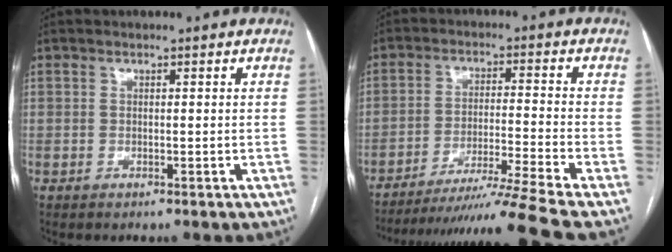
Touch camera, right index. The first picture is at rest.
{"total": 15.7, "force": [-13.5, -4.5, 6.7], "torque": [-0.103, -0.026, -0.218]}